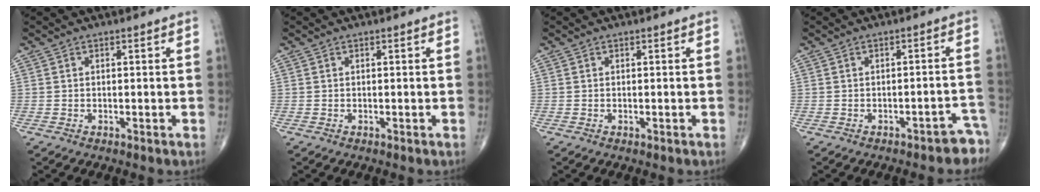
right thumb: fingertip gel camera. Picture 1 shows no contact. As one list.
[{"total": 0.0}, {"total": 0.0}, {"total": 5.4, "force": [-4.3, 2.1, 2.5], "torque": [-0.009, 0.043, -0.050]}]